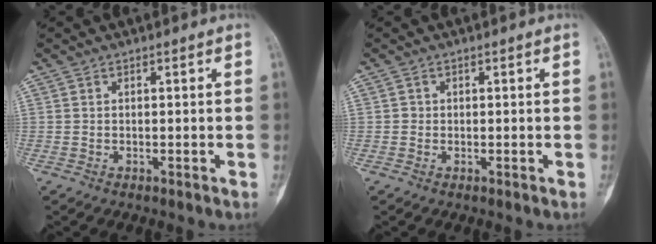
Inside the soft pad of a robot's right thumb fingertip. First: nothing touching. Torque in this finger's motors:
{"motor_torque": [0.48, 0.20, 0.22, 0.02, 0.01]}